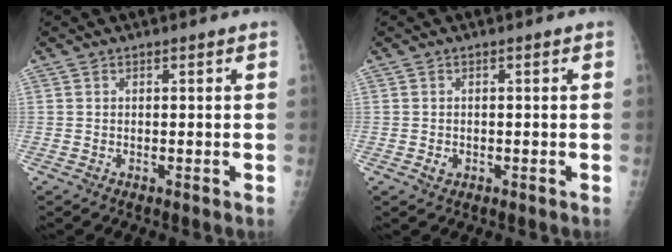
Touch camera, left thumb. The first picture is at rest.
{"total": 1.3, "force": [-0.4, 1.1, 0.6], "torque": [-0.007, 0.001, -0.004]}